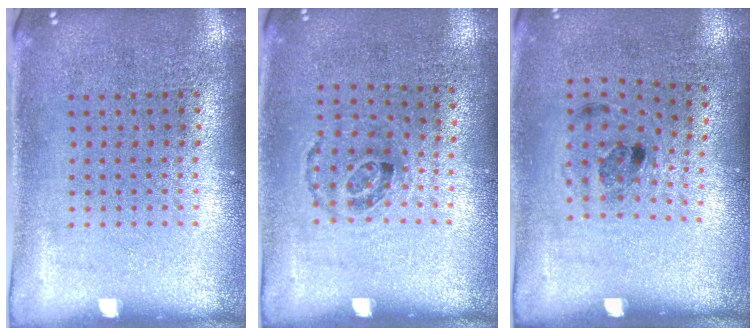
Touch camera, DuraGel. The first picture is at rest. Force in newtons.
{"total": 1.0, "press": 0.6, "slide": 0.8}
{"total": 1.2, "press": 0.8, "slide": 0.9}